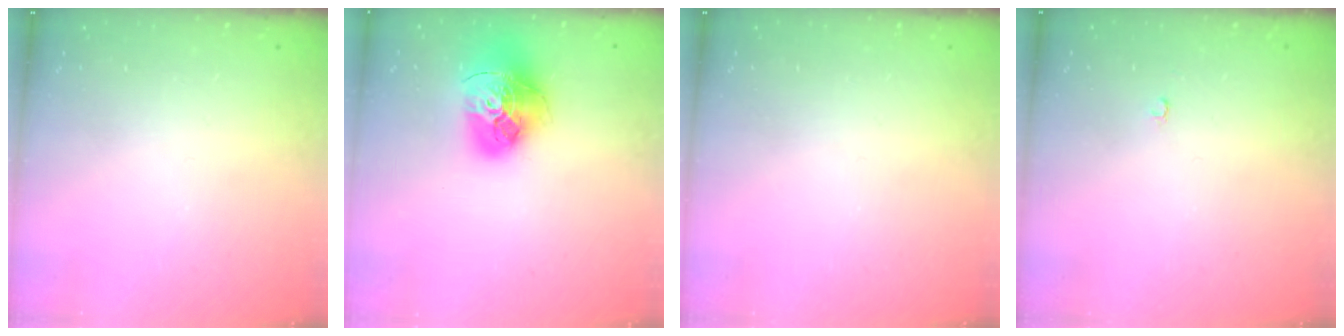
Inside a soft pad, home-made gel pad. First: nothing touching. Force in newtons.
{"total": 18.4, "press": 18.3, "slide": 1.9}
{"total": 0.0}
{"total": 2.1, "press": 2.1, "slide": 0.2}